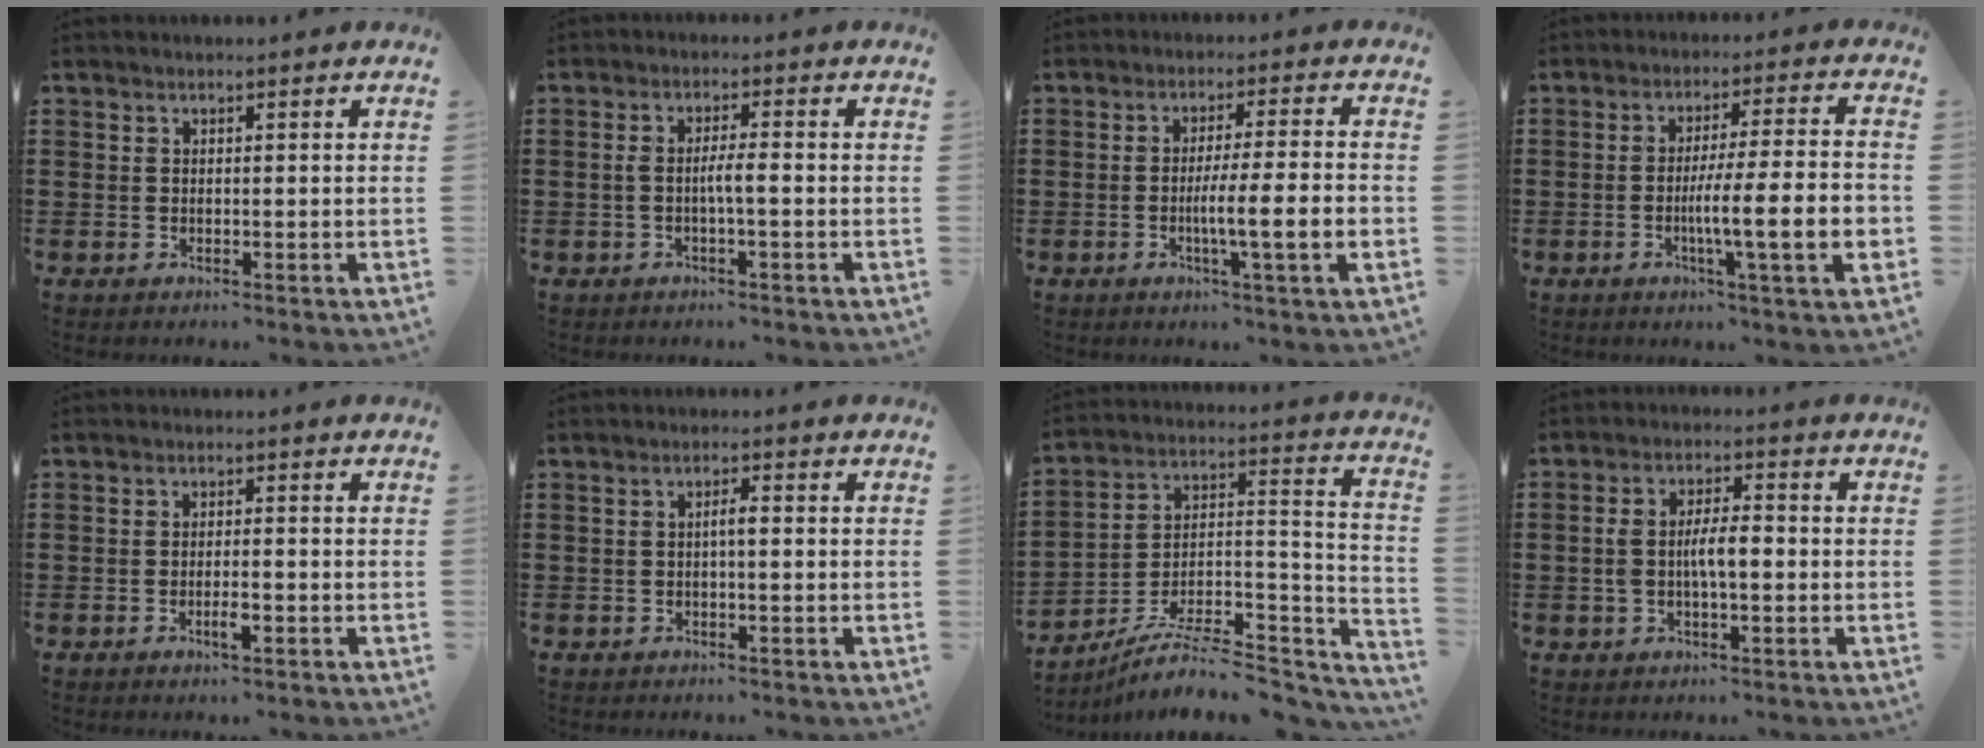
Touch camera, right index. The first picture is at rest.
{"total": 2.8, "force": [-0.7, 0.3, 2.7], "torque": [-0.056, -0.003, -0.016]}
{"total": 6.9, "force": [-1.8, 0.0, 6.7], "torque": [-0.113, -0.009, -0.032]}
{"total": 10.0, "force": [-2.7, 0.6, 9.6], "torque": [-0.169, -0.009, -0.051]}
{"total": 2.4, "force": [-1.1, 0.7, 2.0], "torque": [-0.043, -0.001, -0.023]}
{"total": 1.8, "force": [-0.2, 0.3, 1.7], "torque": [-0.034, 0.003, -0.006]}
{"total": 8.5, "force": [-6.8, 2.6, 4.4], "torque": [-0.063, 0.014, -0.127]}
{"total": 5.3, "force": [-0.5, 2.0, 4.8], "torque": [-0.101, 0.003, -0.015]}